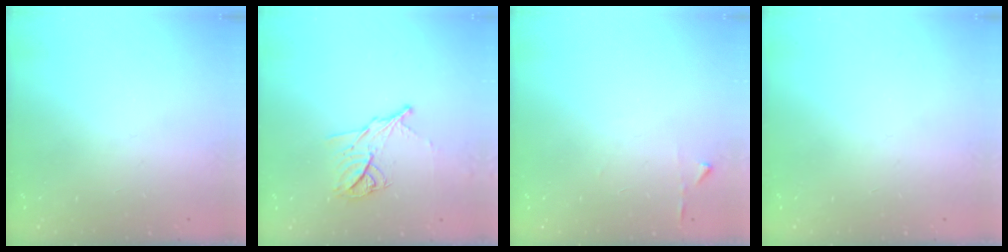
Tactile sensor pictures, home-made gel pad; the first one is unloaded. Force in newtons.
{"total": 11.4, "press": 11.4, "slide": 0.3}
{"total": 2.9, "press": 2.9, "slide": 0.3}
{"total": 0.0}